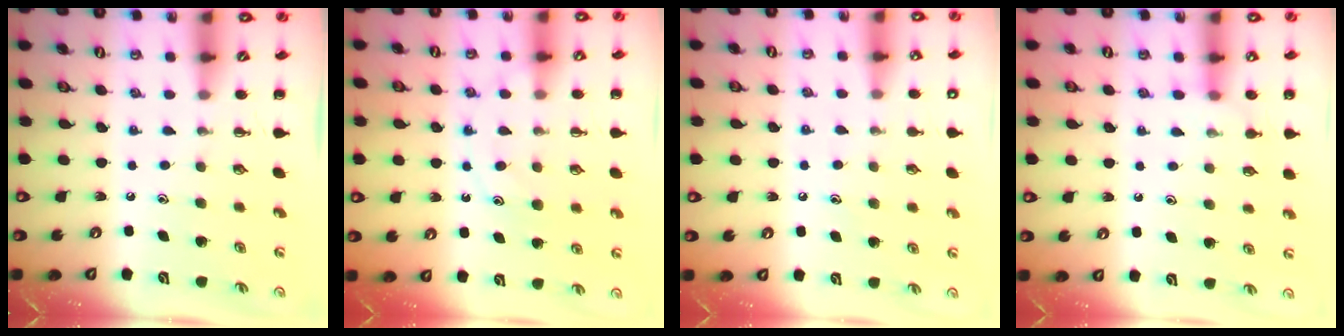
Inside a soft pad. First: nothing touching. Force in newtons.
{"total": 10.3, "press": 10.3, "slide": 0.8}
{"total": 6.4, "press": 6.2, "slide": 1.7}
{"total": 6.2, "press": 6.1, "slide": 1.1}